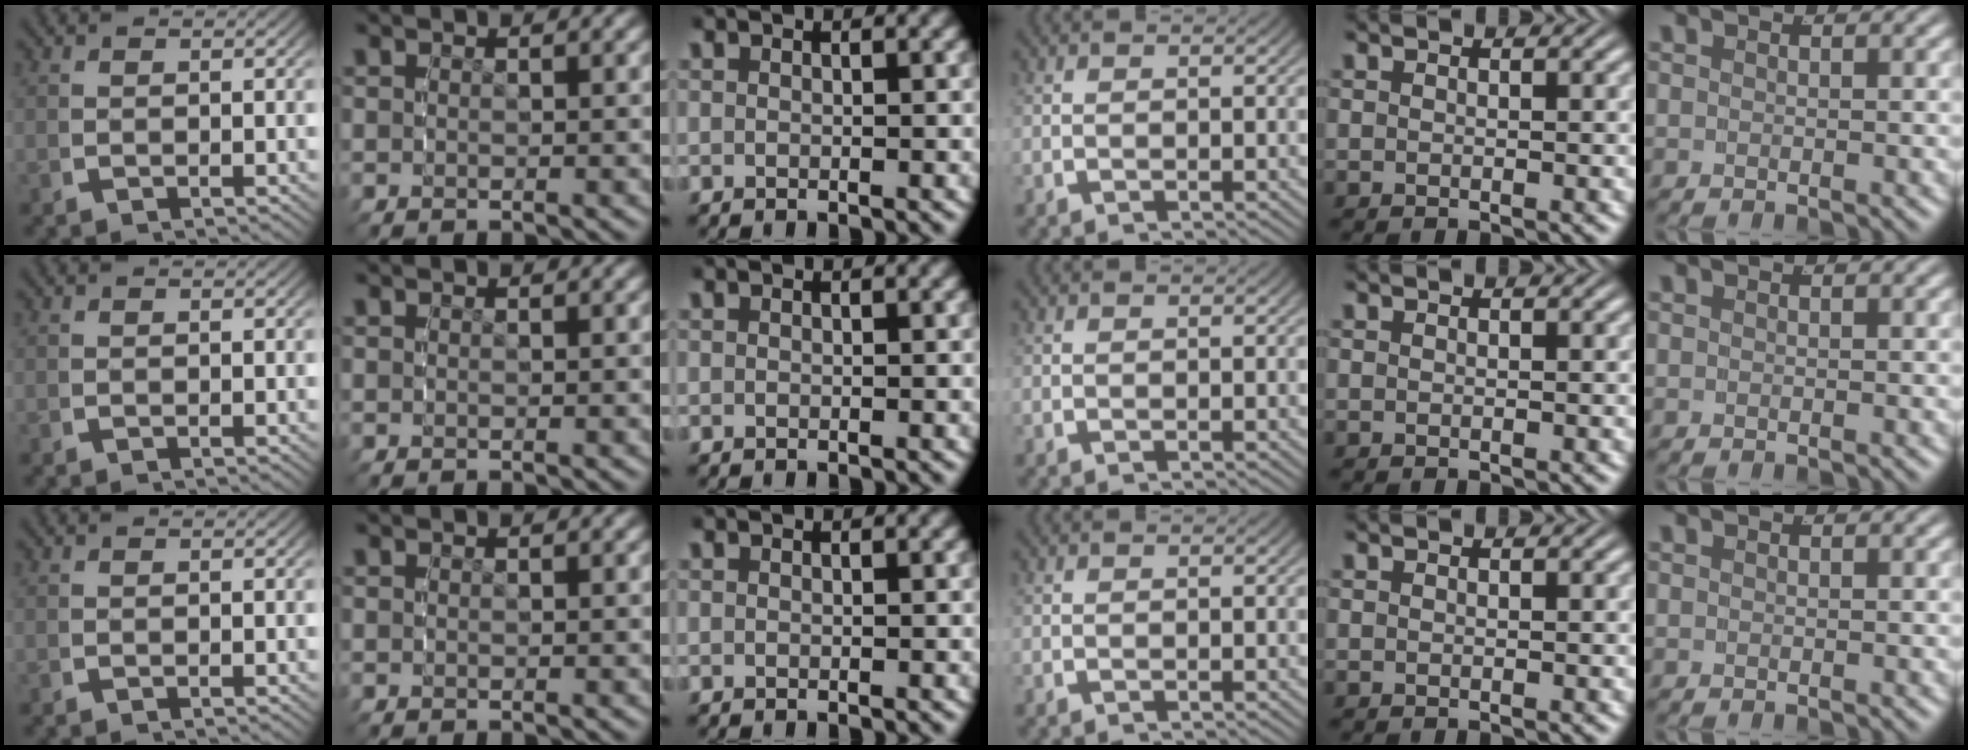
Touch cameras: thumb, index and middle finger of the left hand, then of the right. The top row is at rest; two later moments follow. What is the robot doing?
{"motion": "reach", "object": "toothpaste"}